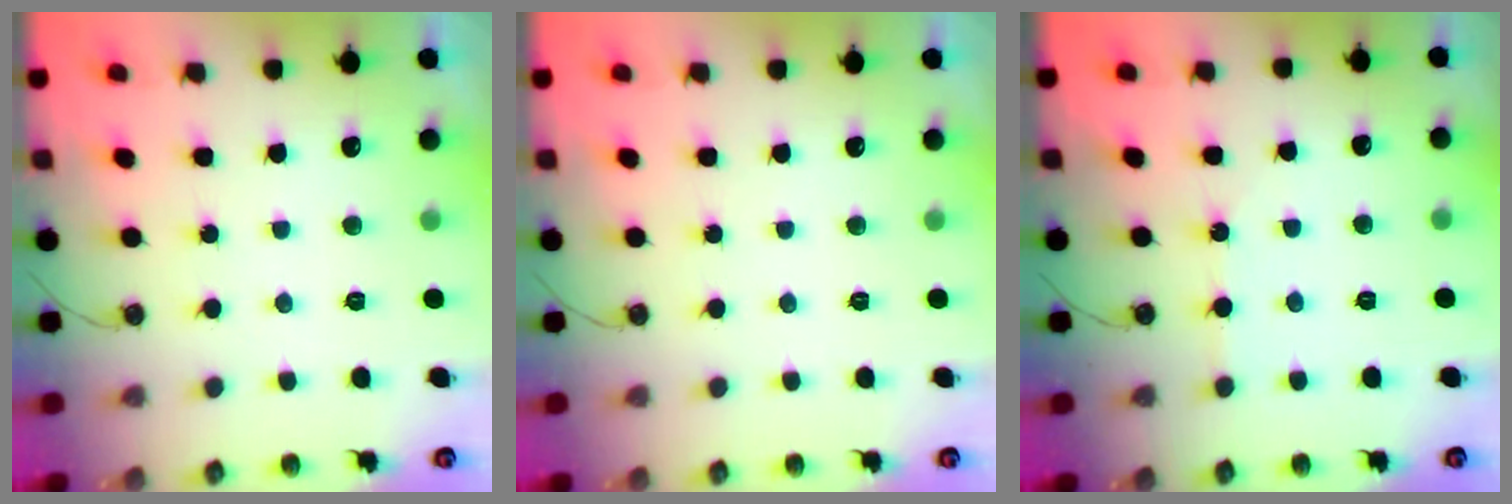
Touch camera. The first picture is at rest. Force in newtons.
{"total": 0.0}
{"total": 1.0, "press": 1.0, "slide": 0.2}